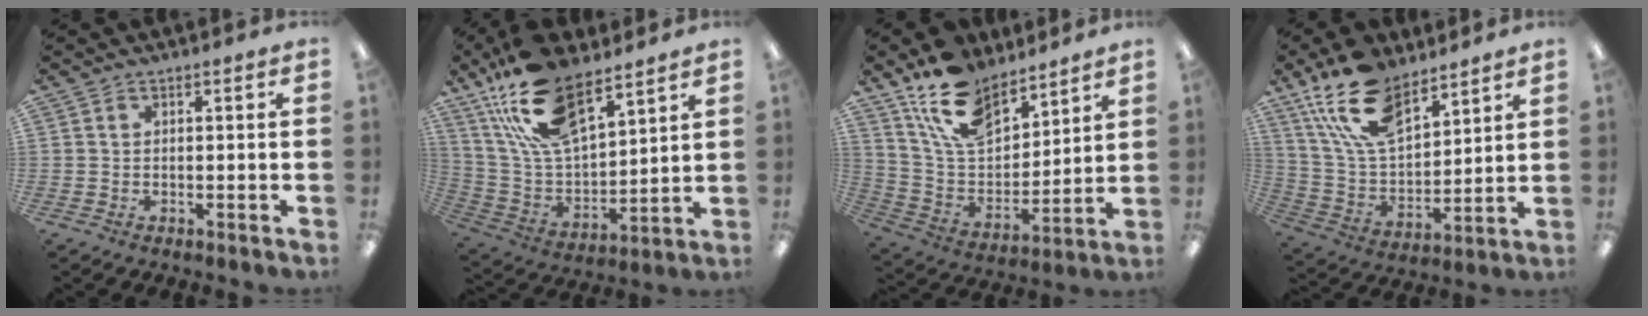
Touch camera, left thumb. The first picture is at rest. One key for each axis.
{"total": 21.1, "fx": 14.4, "fy": 8.9, "fz": 12.5, "tx": -0.254, "ty": -0.069, "tz": 0.261}
{"total": 16.6, "fx": 12.4, "fy": 8.2, "fz": 7.5, "tx": -0.157, "ty": -0.062, "tz": 0.232}
{"total": 18.3, "fx": 12.5, "fy": 8.9, "fz": 10.0, "tx": -0.203, "ty": -0.054, "tz": 0.231}